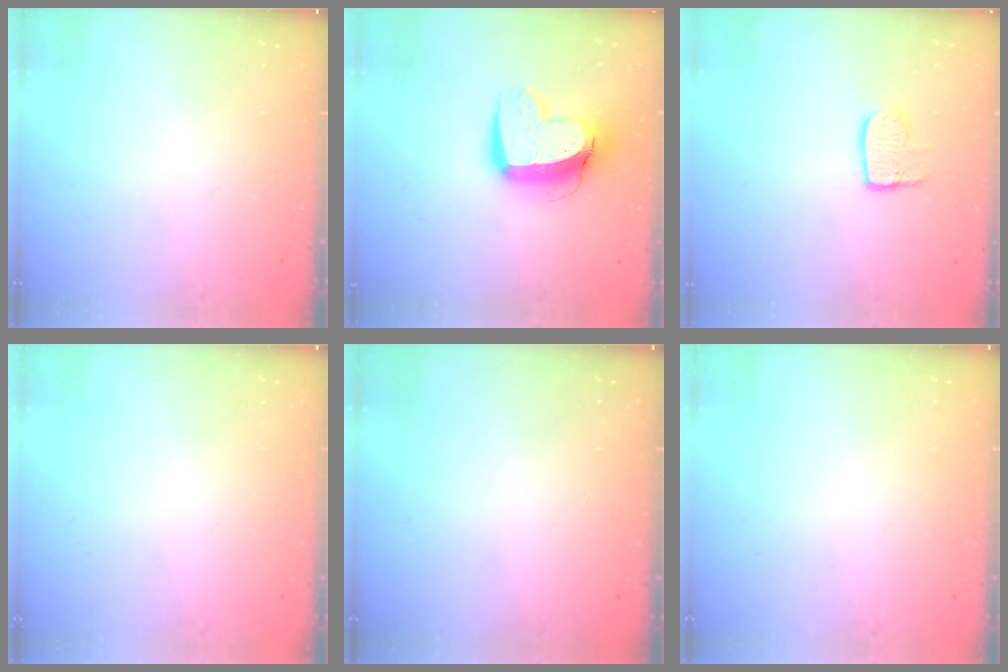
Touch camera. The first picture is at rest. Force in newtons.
{"total": 14.0, "press": 14.0, "slide": 1.5}
{"total": 7.7, "press": 7.7, "slide": 0.5}
{"total": 0.0}
{"total": 0.0}
{"total": 0.0}